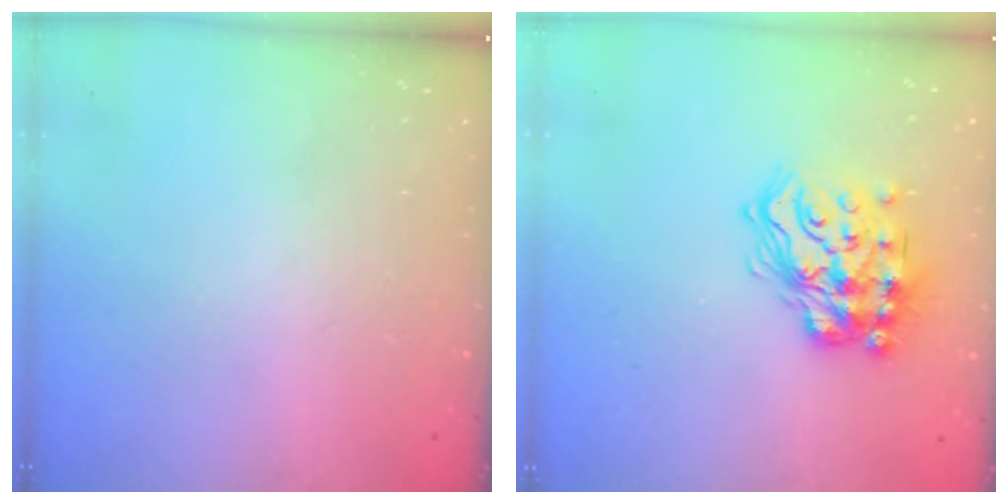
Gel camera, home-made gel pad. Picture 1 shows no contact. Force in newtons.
{"total": 17.2, "press": 17.1, "slide": 1.4}